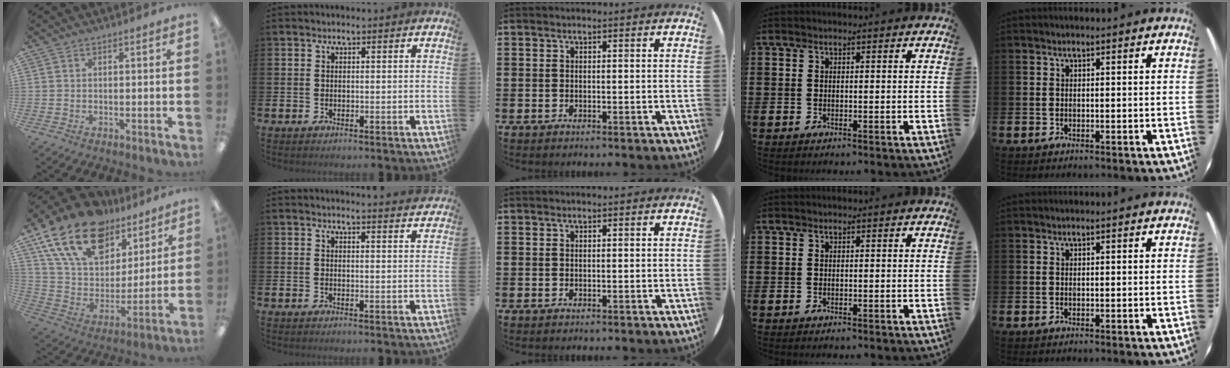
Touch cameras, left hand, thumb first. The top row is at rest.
{"thumb": {"total": 21.2, "force": [13.9, 12.1, 10.6], "torque": [-0.209, -0.071, 0.254]}, "index": {"total": 2.5, "force": [2.5, -0.2, -0.2], "torque": [0.009, -0.020, 0.043]}}